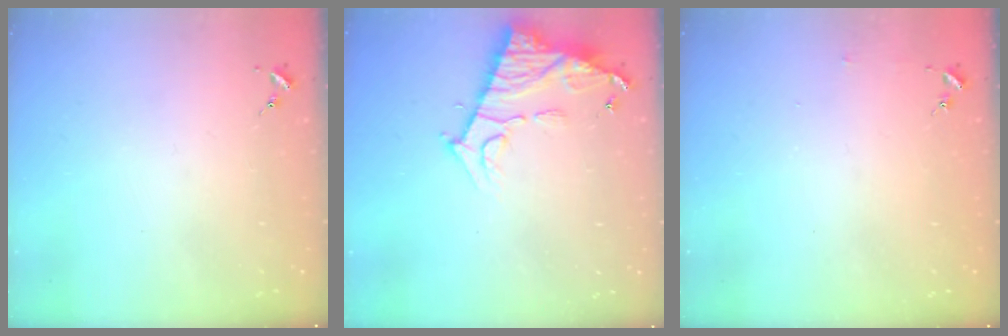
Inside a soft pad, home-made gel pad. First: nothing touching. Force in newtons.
{"total": 11.7, "press": 11.6, "slide": 0.8}
{"total": 2.5, "press": 2.5, "slide": 0.2}